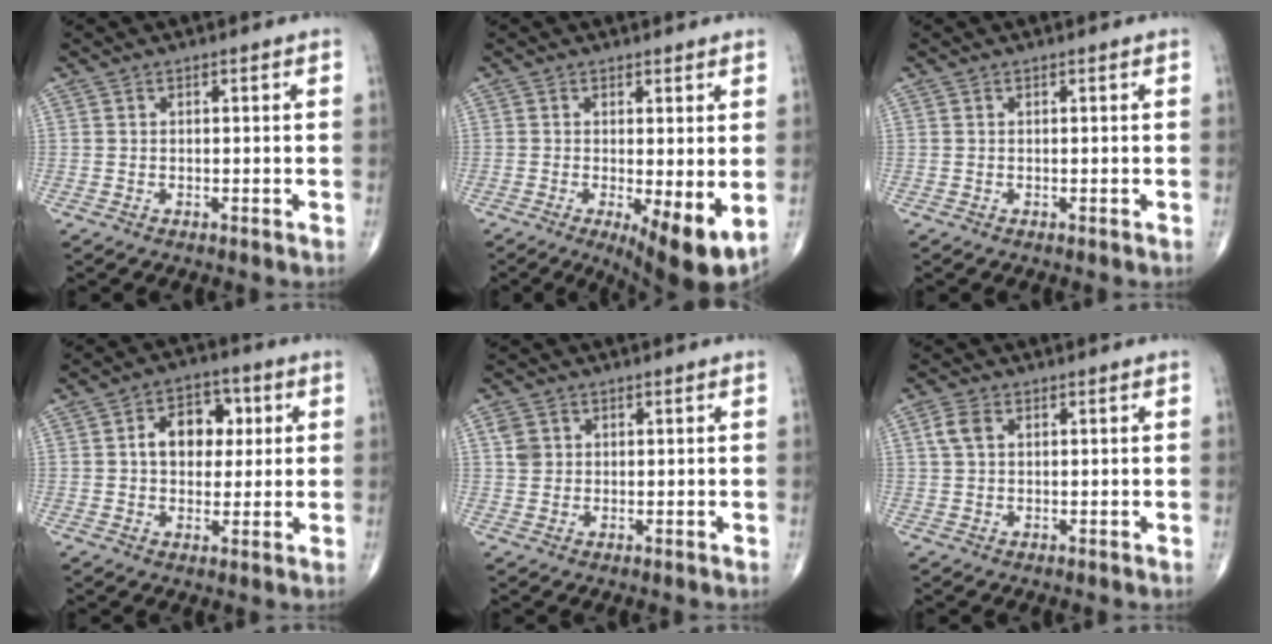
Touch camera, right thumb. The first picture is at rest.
{"total": 8.8, "force": [-1.7, 2.5, 8.3], "torque": [-0.121, -0.024, -0.022]}
{"total": 0.0}
{"total": 9.4, "force": [1.6, 6.7, 6.4], "torque": [-0.058, 0.015, 0.021]}
{"total": 2.9, "force": [0.9, 2.5, 1.3], "torque": [-0.015, -0.001, 0.019]}
{"total": 3.3, "force": [1.1, 2.1, 2.3], "torque": [-0.051, 0.008, 0.021]}